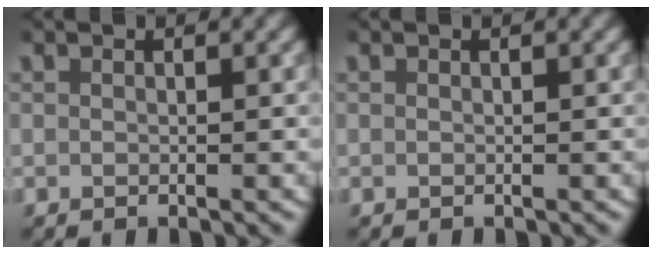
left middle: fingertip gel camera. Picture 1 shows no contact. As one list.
[{"total": 0.0}]